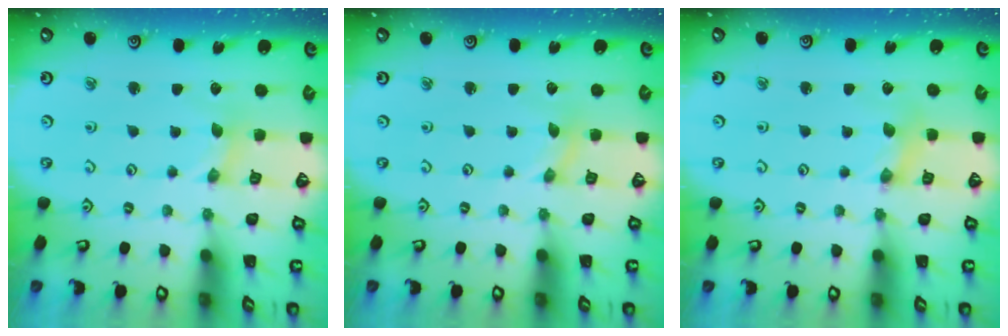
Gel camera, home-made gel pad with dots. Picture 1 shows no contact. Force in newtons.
{"total": 0.0}
{"total": 1.5, "press": 1.5, "slide": 0.0}